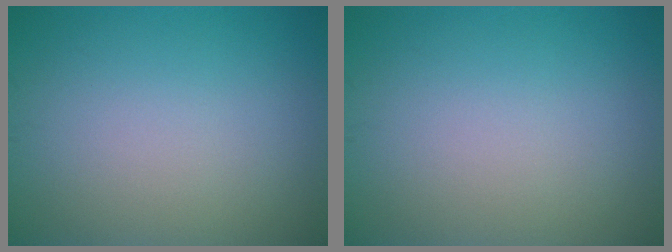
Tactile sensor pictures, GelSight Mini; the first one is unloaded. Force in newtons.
{"total": 0.0}